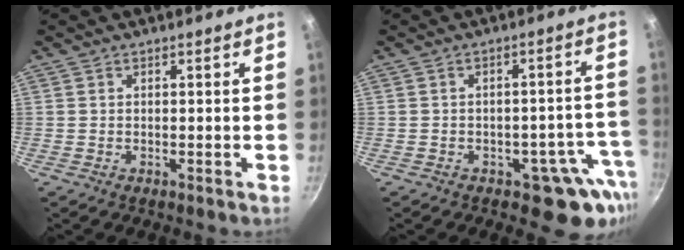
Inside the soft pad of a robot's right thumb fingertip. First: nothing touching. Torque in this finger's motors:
{"motor_torque": [0.97, 1.03, 0.59, -0.60, 0.01]}